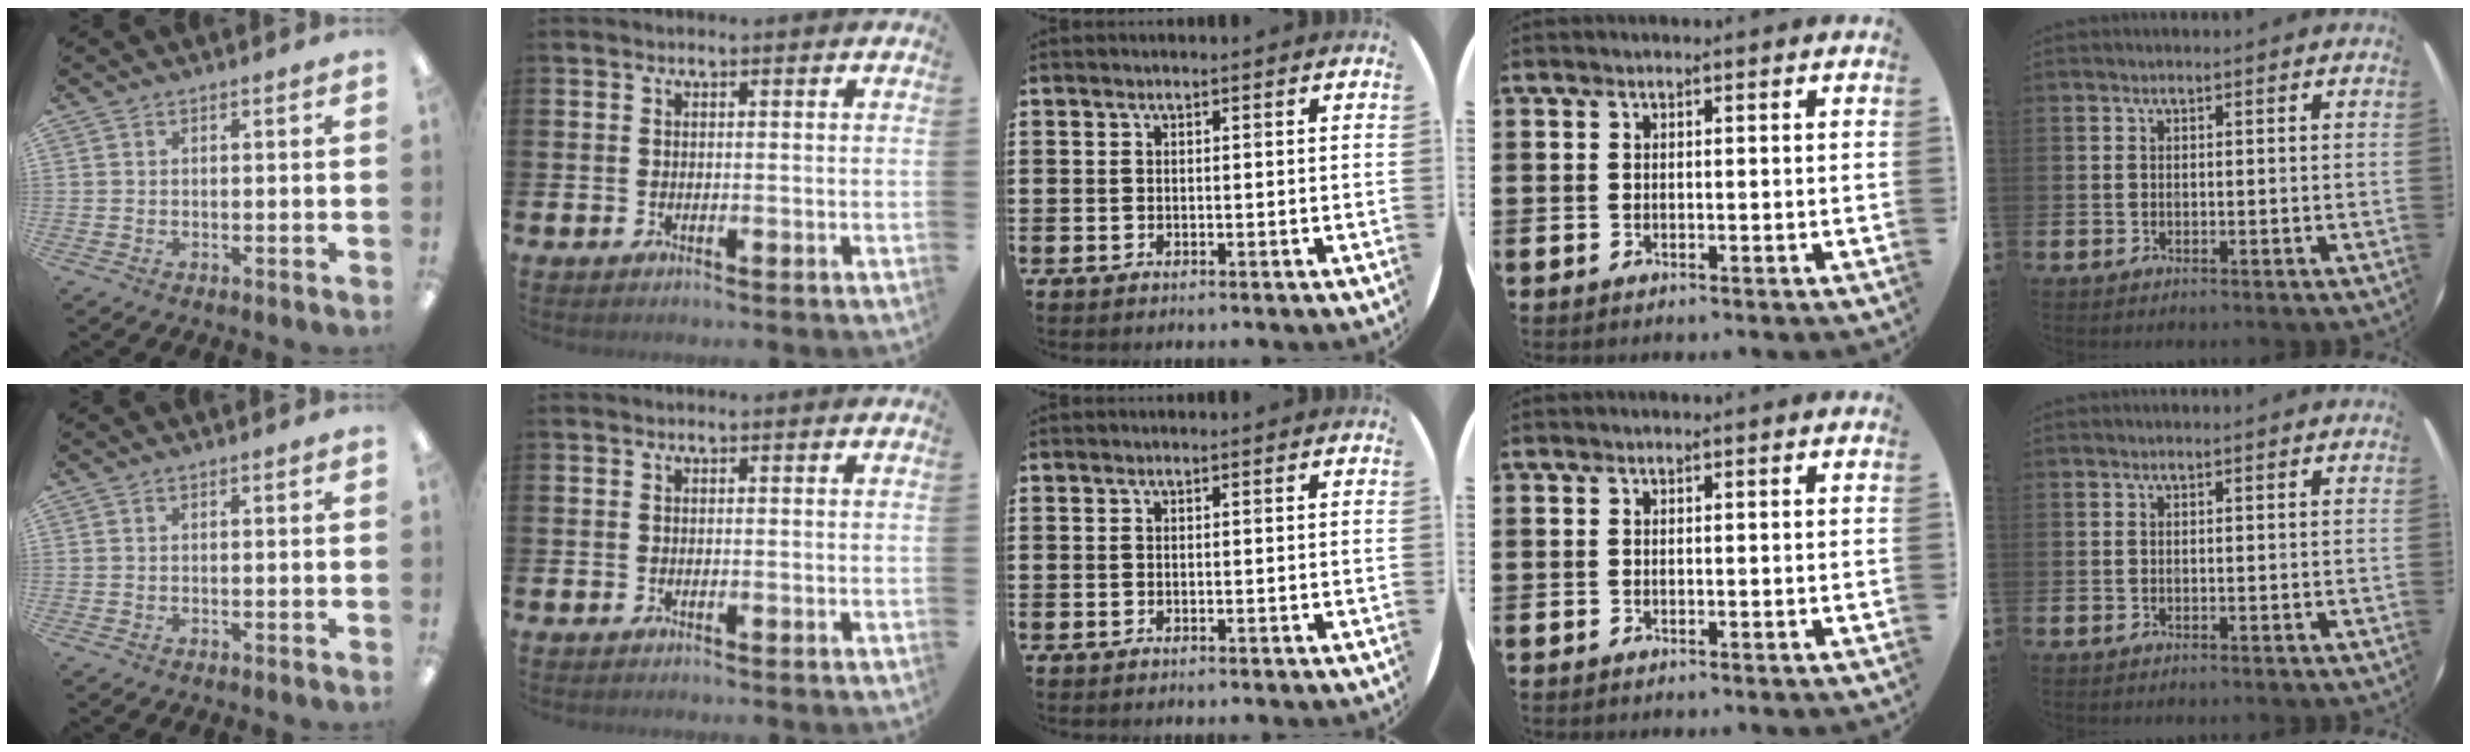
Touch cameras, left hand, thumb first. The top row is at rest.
{}